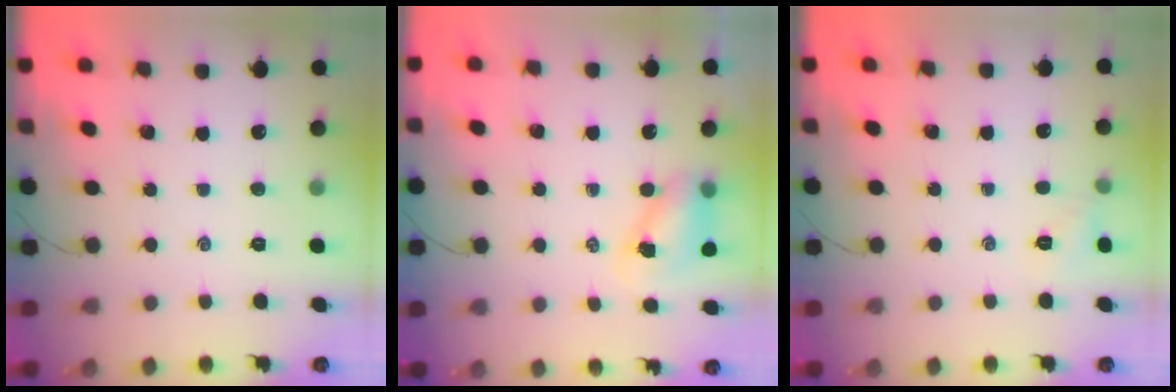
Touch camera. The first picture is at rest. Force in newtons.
{"total": 6.7, "press": 6.7, "slide": 0.9}
{"total": 5.6, "press": 5.4, "slide": 1.7}